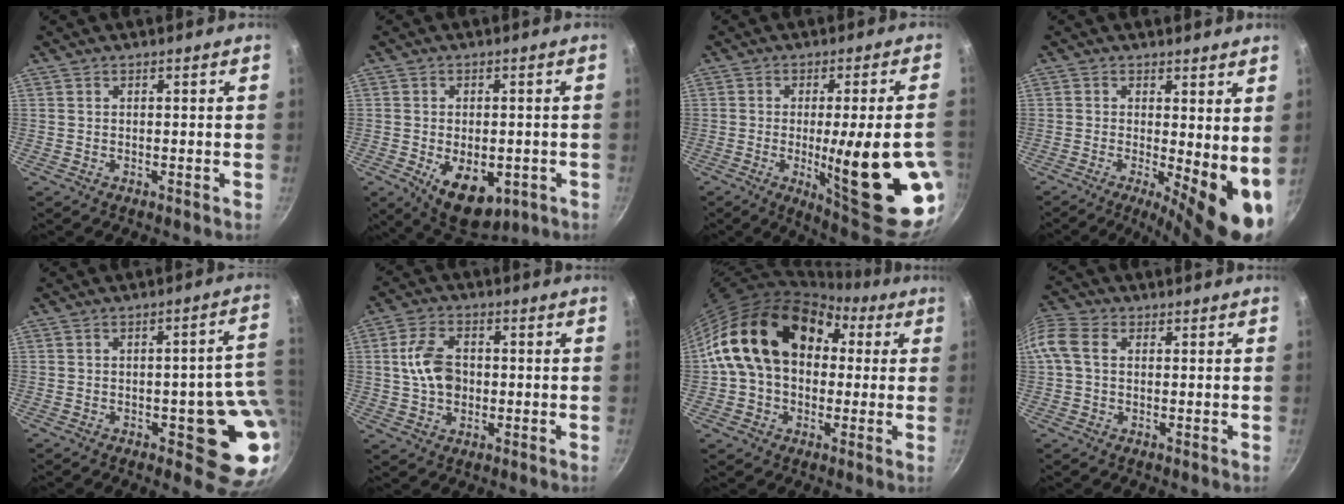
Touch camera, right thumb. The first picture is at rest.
{"total": 11.2, "force": [-3.4, 6.6, 8.4], "torque": [-0.091, -0.002, -0.031]}
{"total": 22.1, "force": [-4.6, 4.4, 21.2], "torque": [-0.269, -0.008, -0.048]}
{"total": 12.0, "force": [-1.0, 4.2, 11.2], "torque": [-0.129, -0.018, -0.009]}
{"total": 14.2, "force": [-1.8, 5.9, 12.8], "torque": [-0.078, 0.006, -0.021]}
{"total": 8.6, "force": [0.2, 6.0, 6.1], "torque": [-0.104, 0.012, -0.001]}
{"total": 20.6, "force": [3.7, 14.9, 13.8], "torque": [-0.209, 0.045, 0.052]}
{"total": 8.8, "force": [1.2, 6.4, 5.8], "torque": [-0.130, 0.026, 0.009]}